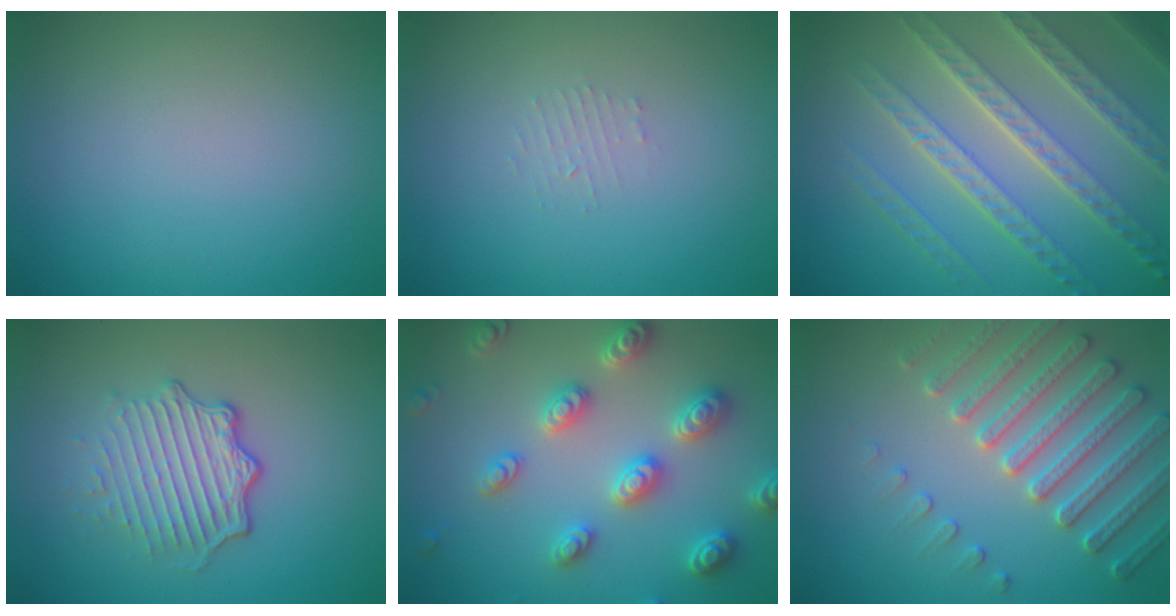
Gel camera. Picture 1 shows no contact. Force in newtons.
{"total": 0.9, "press": 0.9, "slide": 0.2}
{"total": 7.8, "press": 5.4, "slide": 5.6}
{"total": 4.9, "press": 3.2, "slide": 3.7}
{"total": 5.2, "press": 5.0, "slide": 1.2}
{"total": 5.1, "press": 4.9, "slide": 1.3}